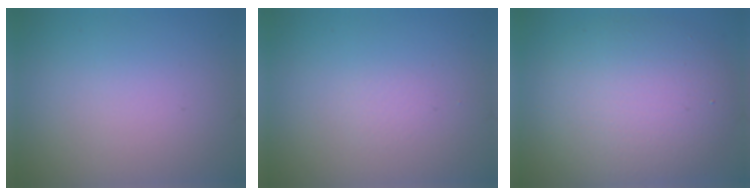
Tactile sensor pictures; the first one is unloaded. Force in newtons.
{"total": 0.5, "press": 0.5, "slide": 0.1}
{"total": 8.7, "press": 8.7, "slide": 0.7}